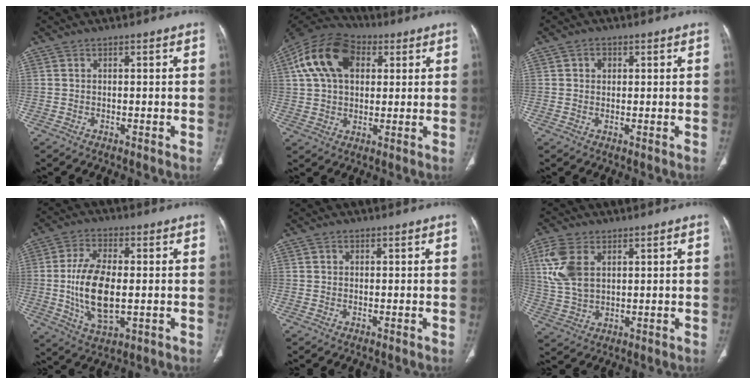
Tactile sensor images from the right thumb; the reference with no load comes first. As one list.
[{"total": 16.1, "force": [4.9, 10.7, 11.1], "torque": [-0.195, 0.018, 0.078]}, {"total": 1.9, "force": [0.6, 1.6, 0.8], "torque": [-0.006, 0.000, 0.007]}, {"total": 11.1, "force": [-0.7, 5.4, 9.7], "torque": [-0.180, -0.009, -0.003]}, {"total": 0.5, "force": [0.1, 0.5, 0.2], "torque": [0.000, 0.001, 0.002]}, {"total": 9.8, "force": [3.3, 6.0, 7.0], "torque": [-0.155, -0.004, 0.071]}]